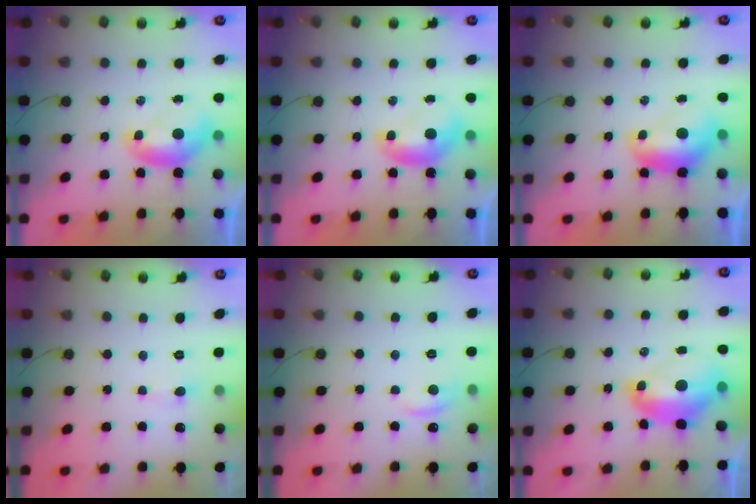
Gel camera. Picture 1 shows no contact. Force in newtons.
{"total": 0.0}
{"total": 1.6, "press": 1.6, "slide": 0.4}
{"total": 0.7, "press": 0.5, "slide": 0.5}
{"total": 2.6, "press": 2.5, "slide": 0.8}
{"total": 5.3, "press": 5.2, "slide": 0.8}